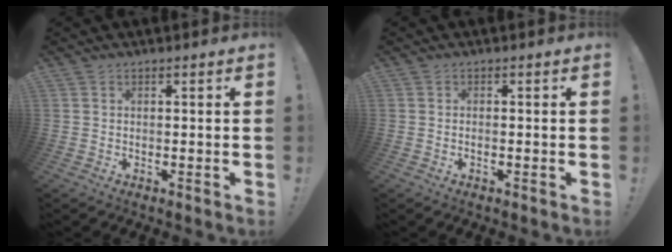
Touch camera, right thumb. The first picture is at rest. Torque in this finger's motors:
{"motor_torque": [-0.07, -0.27, -0.09, 0.17, -0.03]}